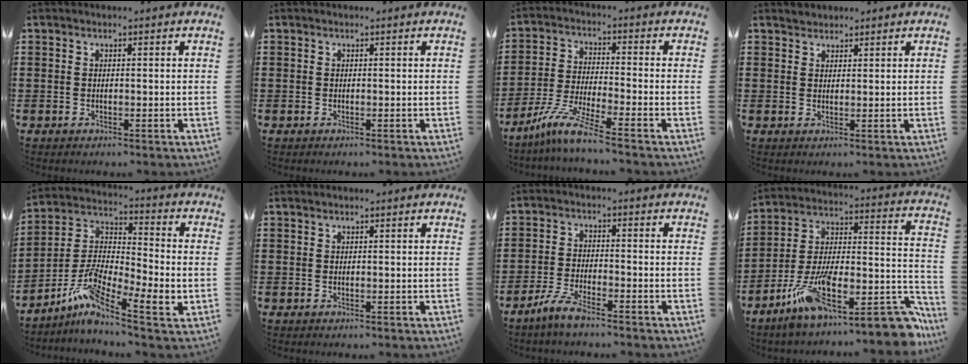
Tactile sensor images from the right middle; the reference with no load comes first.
{"total": 0.0}
{"total": 7.4, "force": [-5.9, -0.1, 4.5], "torque": [-0.106, -0.020, -0.118]}
{"total": 1.5, "force": [1.4, 0.5, -0.3], "torque": [0.010, 0.001, 0.026]}
{"total": 7.9, "force": [-4.3, 2.0, 6.3], "torque": [-0.151, -0.027, -0.093]}
{"total": 0.0}
{"total": 4.5, "force": [-3.7, 0.3, 2.6], "torque": [-0.064, -0.006, -0.073]}
{"total": 15.9, "force": [-10.7, 3.5, 11.2], "torque": [-0.197, 0.008, -0.187]}